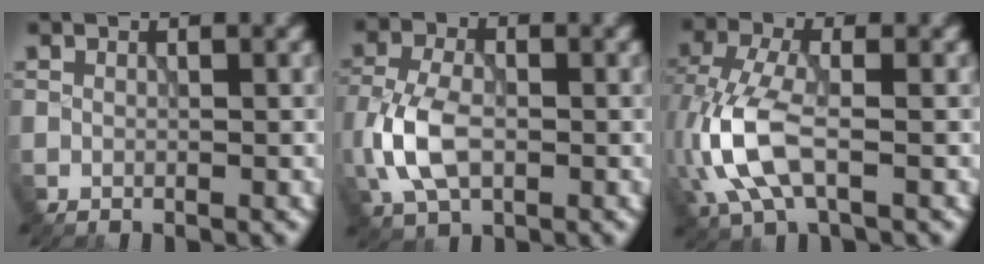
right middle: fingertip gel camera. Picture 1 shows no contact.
{"total": 5.5, "force": [-1.4, 3.2, 4.2], "torque": [-0.098, -0.002, -0.032]}
{"total": 6.7, "force": [-1.6, 3.1, 5.7], "torque": [-0.146, 0.004, -0.035]}